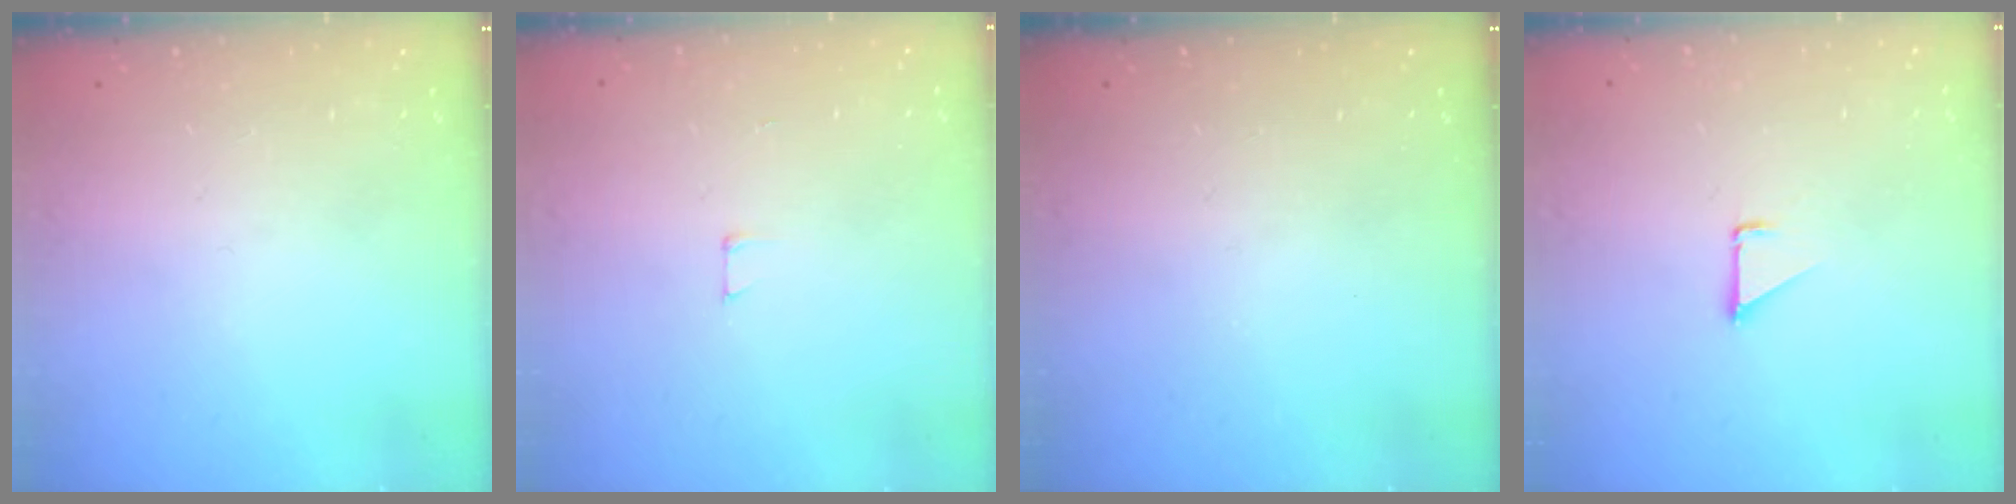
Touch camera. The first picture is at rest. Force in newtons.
{"total": 2.9, "press": 2.9, "slide": 0.2}
{"total": 0.0}
{"total": 1.1, "press": 1.1, "slide": 0.1}